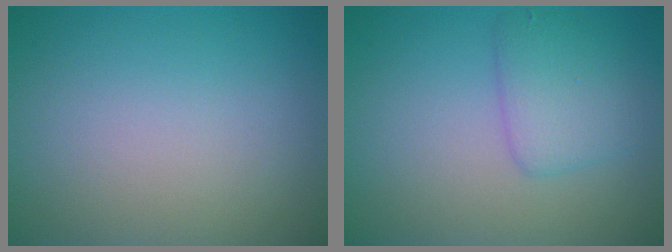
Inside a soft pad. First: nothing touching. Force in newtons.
{"total": 3.0, "press": 3.0, "slide": 0.2}